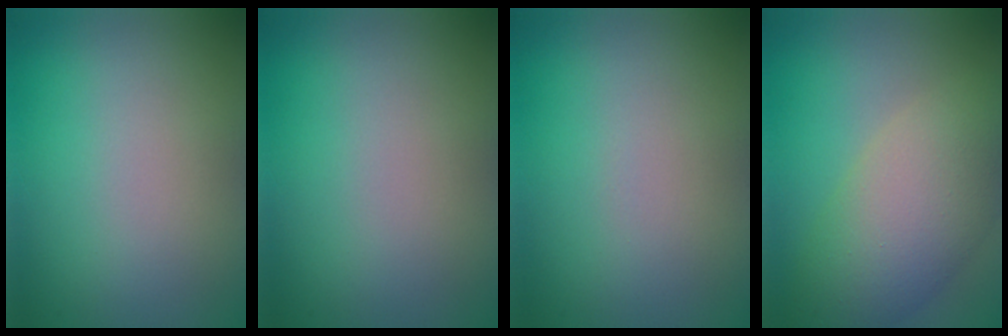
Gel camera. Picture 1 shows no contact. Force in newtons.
{"total": 0.0}
{"total": 0.0}
{"total": 7.5, "press": 7.5, "slide": 0.6}